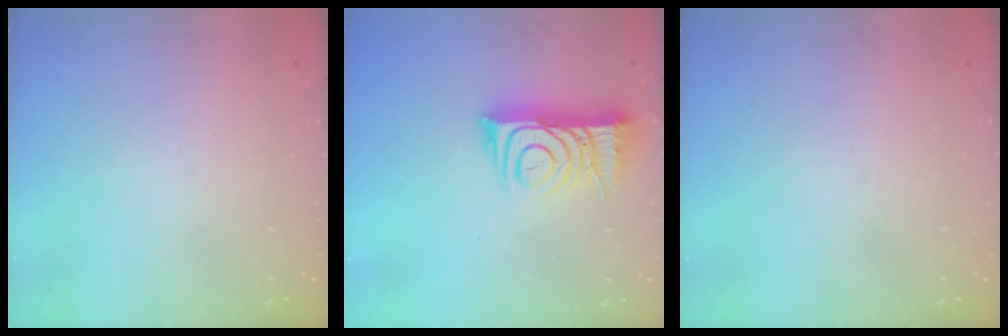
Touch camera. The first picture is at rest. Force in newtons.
{"total": 11.5, "press": 11.4, "slide": 1.1}
{"total": 0.0}